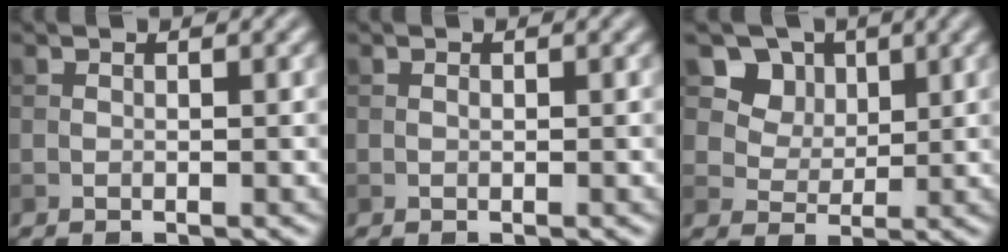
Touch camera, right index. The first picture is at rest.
{"total": 0.0}
{"total": 8.6, "force": [4.6, 6.5, 3.5], "torque": [-0.074, -0.002, 0.084]}